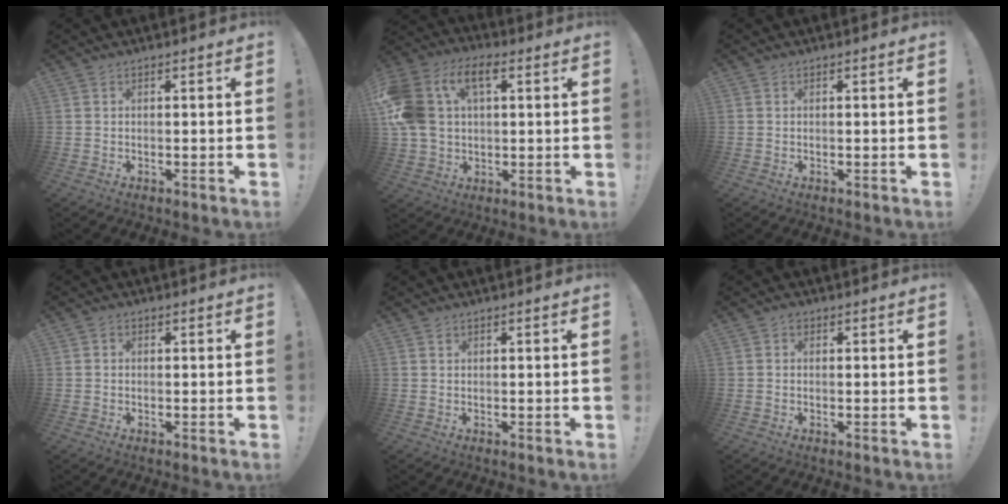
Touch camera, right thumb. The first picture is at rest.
{"total": 16.1, "force": [4.6, 10.9, 10.9], "torque": [-0.228, -0.004, 0.085]}
{"total": 0.0}
{"total": 0.9, "force": [-0.3, 0.8, 0.4], "torque": [-0.009, 0.004, -0.005]}
{"total": 0.6, "force": [0.5, 0.4, 0.1], "torque": [0.005, -0.003, 0.009]}
{"total": 1.0, "force": [0.1, 1.0, 0.3], "torque": [-0.005, 0.005, 0.001]}